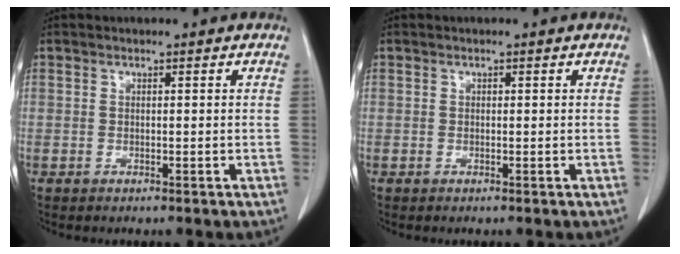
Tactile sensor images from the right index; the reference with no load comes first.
{"total": 0.0}